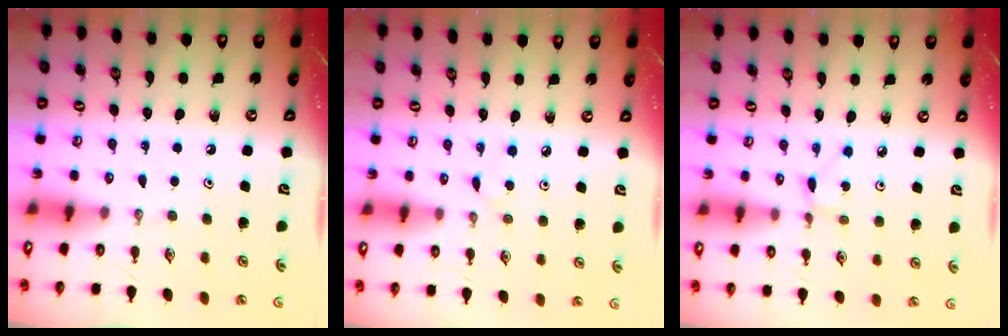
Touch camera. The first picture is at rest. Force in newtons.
{"total": 2.7, "press": 2.7, "slide": 0.3}
{"total": 0.8, "press": 0.8, "slide": 0.1}